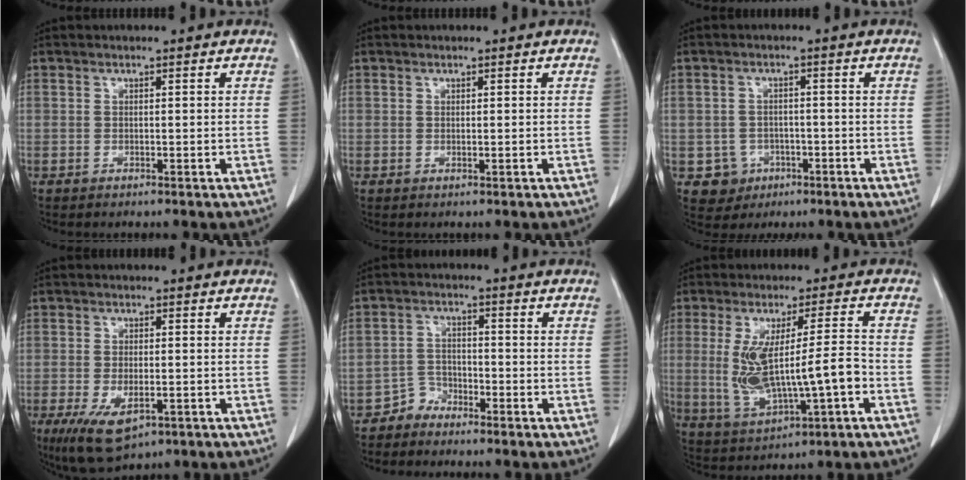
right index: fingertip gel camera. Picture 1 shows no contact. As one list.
[{"total": 0.0}, {"total": 4.6, "force": [-1.6, 4.3, 0.4], "torque": [0.001, 0.011, -0.017]}, {"total": 8.1, "force": [-3.6, 3.5, 6.4], "torque": [-0.114, -0.017, -0.050]}, {"total": 3.1, "force": [-2.4, 1.8, -0.4], "torque": [0.013, 0.009, -0.049]}, {"total": 11.6, "force": [-1.6, 1.9, 11.4], "torque": [-0.227, 0.005, -0.015]}]